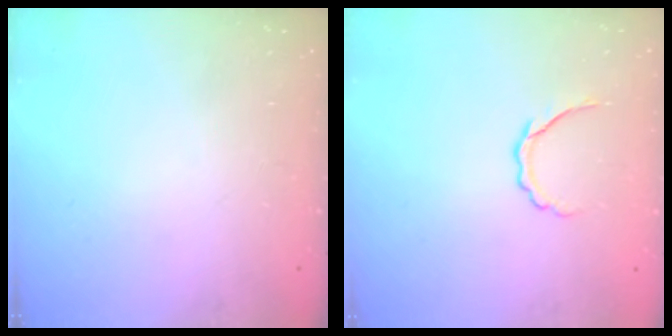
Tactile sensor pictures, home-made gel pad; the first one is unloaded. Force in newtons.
{"total": 5.4, "press": 5.1, "slide": 1.8}